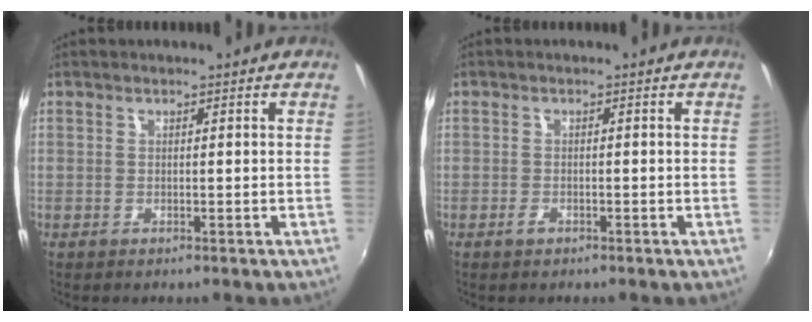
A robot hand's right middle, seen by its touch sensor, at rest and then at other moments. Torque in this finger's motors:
{"motor_torque": [0.46, -0.50, 0.04, 0.03]}